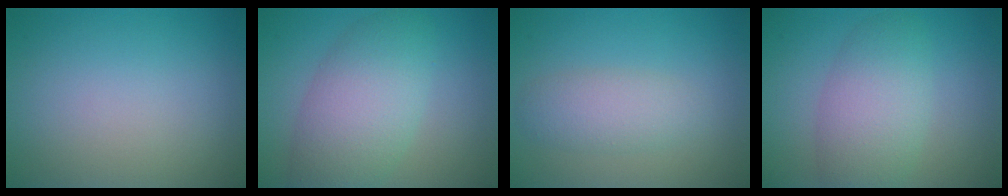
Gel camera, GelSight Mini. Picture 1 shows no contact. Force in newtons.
{"total": 6.8, "press": 6.8, "slide": 0.3}
{"total": 2.9, "press": 2.9, "slide": 0.2}
{"total": 5.4, "press": 5.4, "slide": 0.4}